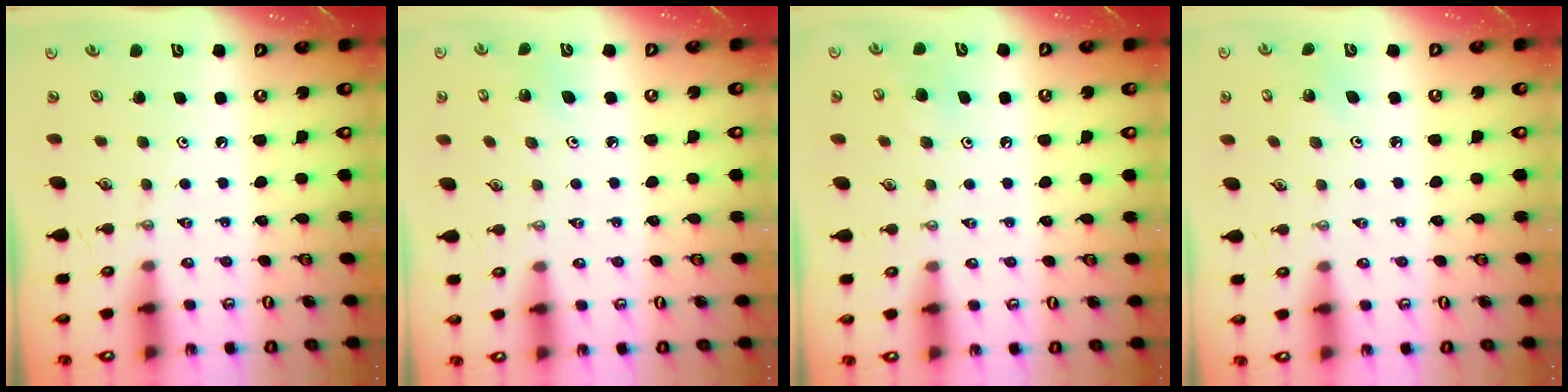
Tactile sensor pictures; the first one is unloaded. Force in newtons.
{"total": 4.4, "press": 4.4, "slide": 0.4}
{"total": 6.4, "press": 6.3, "slide": 0.8}
{"total": 2.8, "press": 2.8, "slide": 0.3}